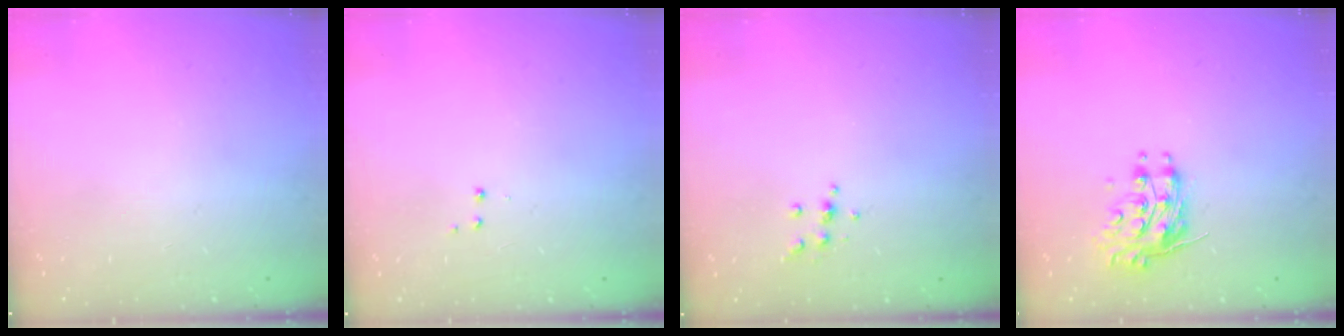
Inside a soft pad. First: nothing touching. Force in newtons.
{"total": 2.8, "press": 2.7, "slide": 0.5}
{"total": 4.8, "press": 4.7, "slide": 0.8}
{"total": 10.4, "press": 10.4, "slide": 0.5}